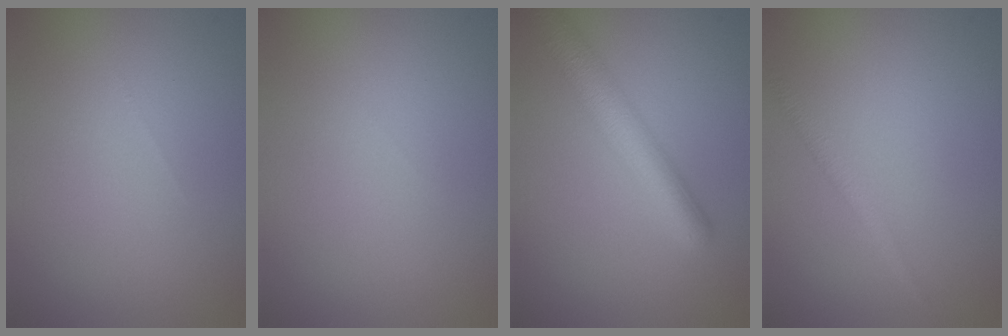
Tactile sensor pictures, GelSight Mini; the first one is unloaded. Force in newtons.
{"total": 0.0}
{"total": 4.8, "press": 4.8, "slide": 0.1}
{"total": 1.3, "press": 1.3, "slide": 0.0}